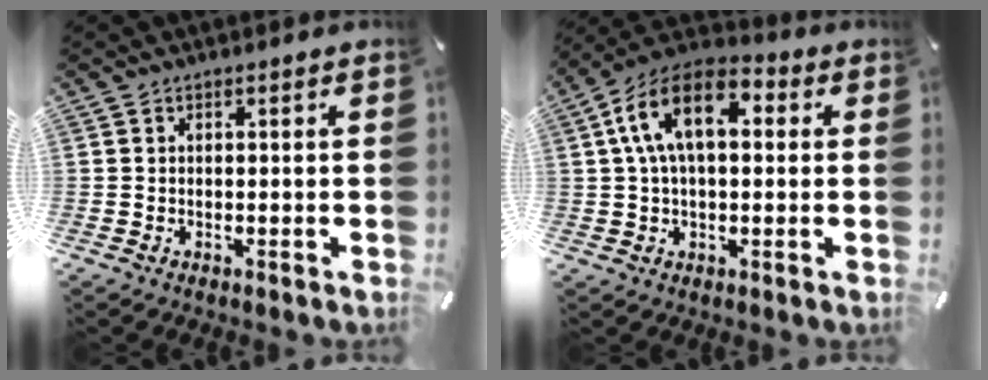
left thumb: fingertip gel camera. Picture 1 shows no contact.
{"total": 13.1, "force": [3.2, 7.6, 10.1], "torque": [-0.196, 0.009, 0.055]}